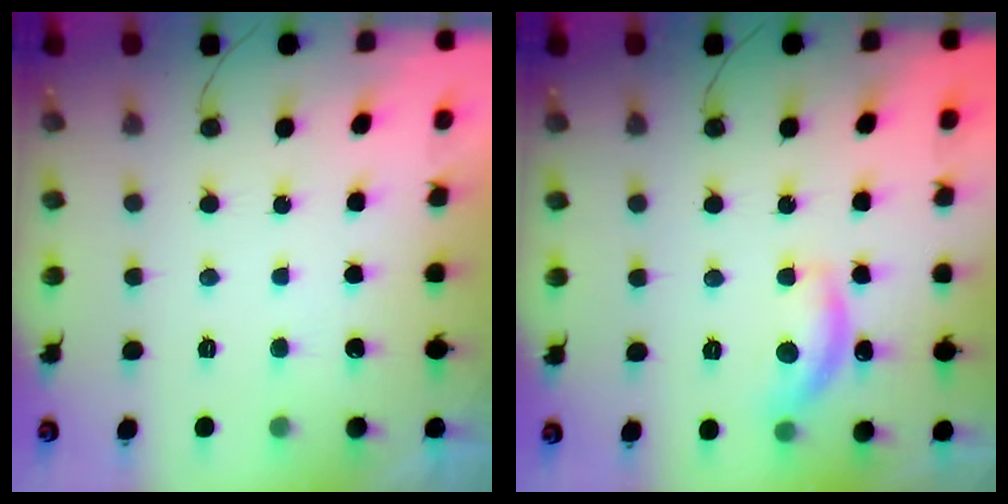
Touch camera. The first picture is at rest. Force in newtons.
{"total": 12.1, "press": 12.0, "slide": 0.7}